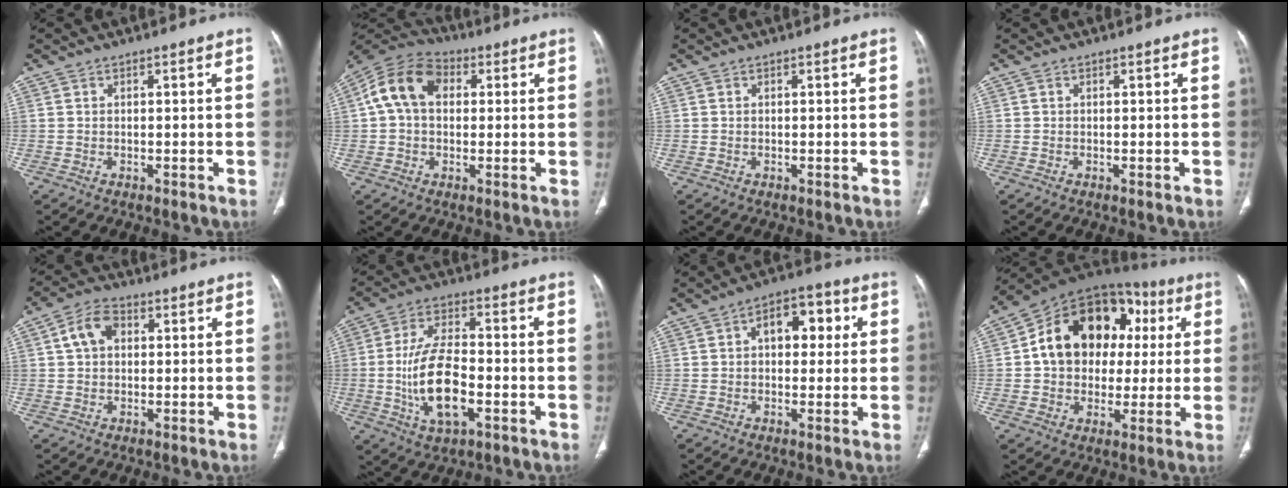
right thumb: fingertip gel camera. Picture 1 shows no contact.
{"total": 11.7, "force": [2.1, 8.3, 8.0], "torque": [-0.142, 0.032, 0.027]}
{"total": 0.0}
{"total": 0.0}
{"total": 6.5, "force": [1.6, 4.6, 4.4], "torque": [-0.075, 0.015, 0.022]}
{"total": 13.9, "force": [-2.9, 6.4, 12.0], "torque": [-0.225, 0.013, -0.051]}
{"total": 9.1, "force": [2.0, 5.5, 6.9], "torque": [-0.069, 0.022, 0.023]}
{"total": 20.8, "force": [3.3, 15.6, 13.4], "torque": [-0.168, 0.037, 0.050]}